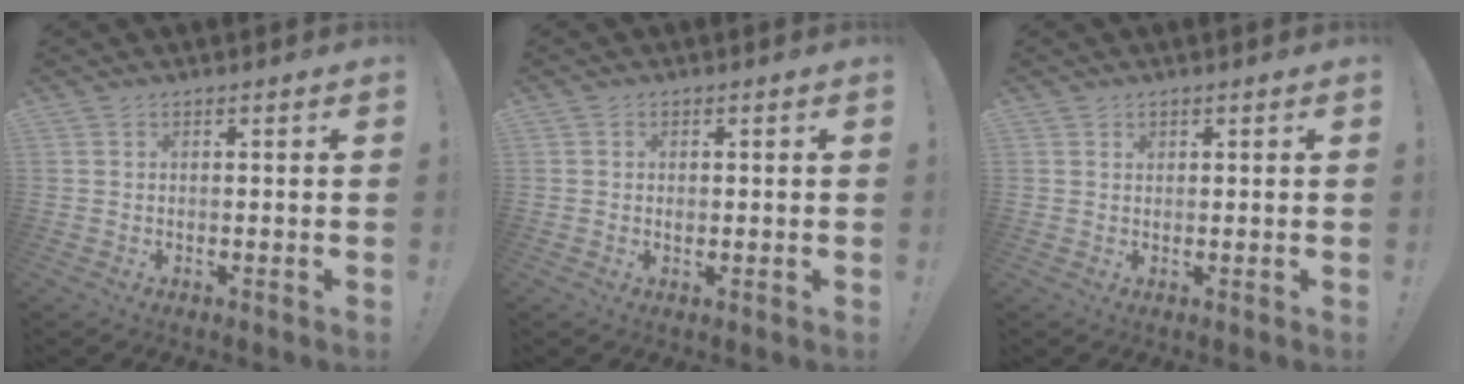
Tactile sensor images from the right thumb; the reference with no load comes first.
{"total": 0.8, "force": [0.0, 0.8, 0.0], "torque": [0.008, 0.000, -0.002]}
{"total": 0.7, "force": [0.6, 0.4, 0.0], "torque": [0.005, -0.004, 0.011]}